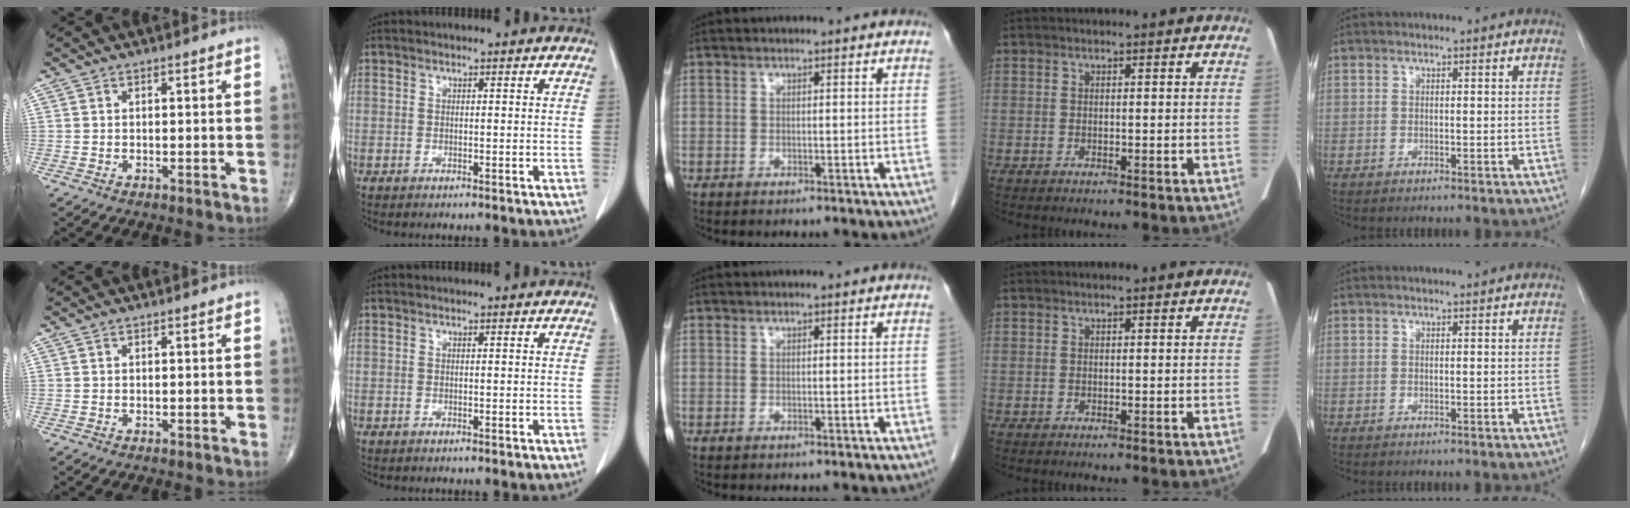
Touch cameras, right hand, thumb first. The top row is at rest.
{}